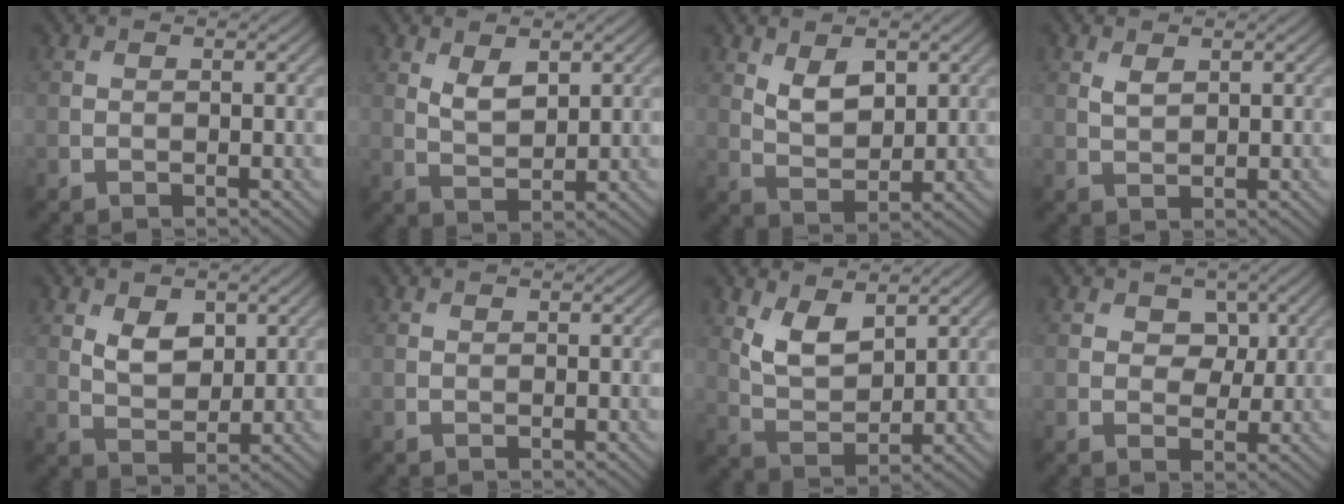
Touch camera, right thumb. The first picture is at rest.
{"total": 3.5, "force": [1.8, 1.7, 2.5], "torque": [-0.055, -0.006, 0.040]}
{"total": 4.7, "force": [2.1, 2.6, 3.3], "torque": [-0.067, -0.007, 0.045]}
{"total": 1.6, "force": [0.9, 0.8, 1.1], "torque": [-0.027, -0.002, 0.022]}
{"total": 4.4, "force": [1.8, 2.7, 2.9], "torque": [-0.057, -0.005, 0.034]}
{"total": 0.0}
{"total": 5.9, "force": [3.2, 3.0, 4.0], "torque": [-0.087, -0.013, 0.064]}
{"total": 3.8, "force": [1.3, 2.7, 2.2], "torque": [-0.030, -0.005, 0.007]}